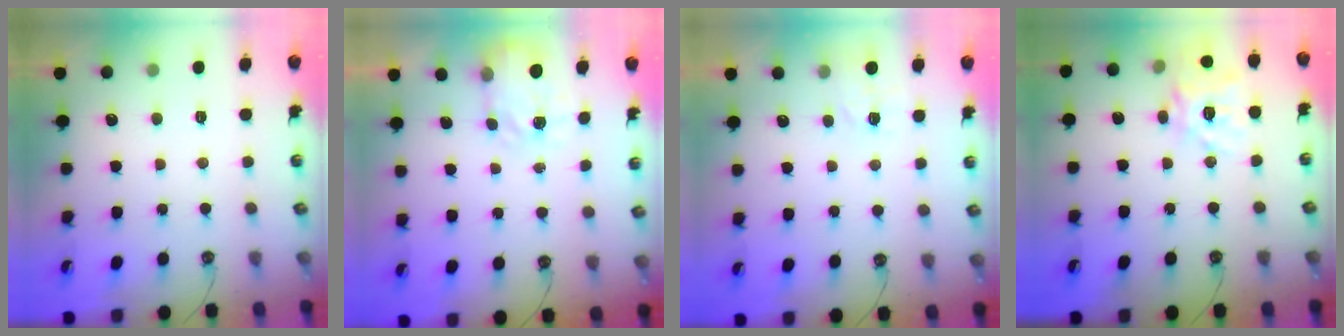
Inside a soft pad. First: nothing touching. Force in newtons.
{"total": 3.8, "press": 3.7, "slide": 0.7}
{"total": 4.8, "press": 4.8, "slide": 0.6}
{"total": 17.4, "press": 17.3, "slide": 1.9}